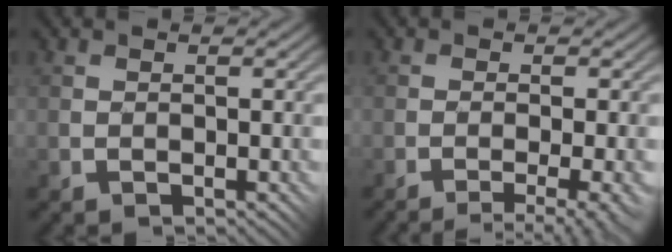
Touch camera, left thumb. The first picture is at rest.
{"total": 6.3, "force": [-4.8, 1.1, 4.0], "torque": [-0.049, 0.006, -0.054]}